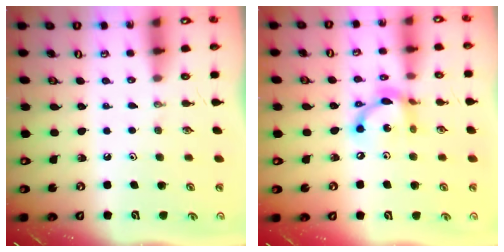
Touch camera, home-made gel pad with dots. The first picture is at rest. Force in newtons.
{"total": 13.0, "press": 12.9, "slide": 0.9}